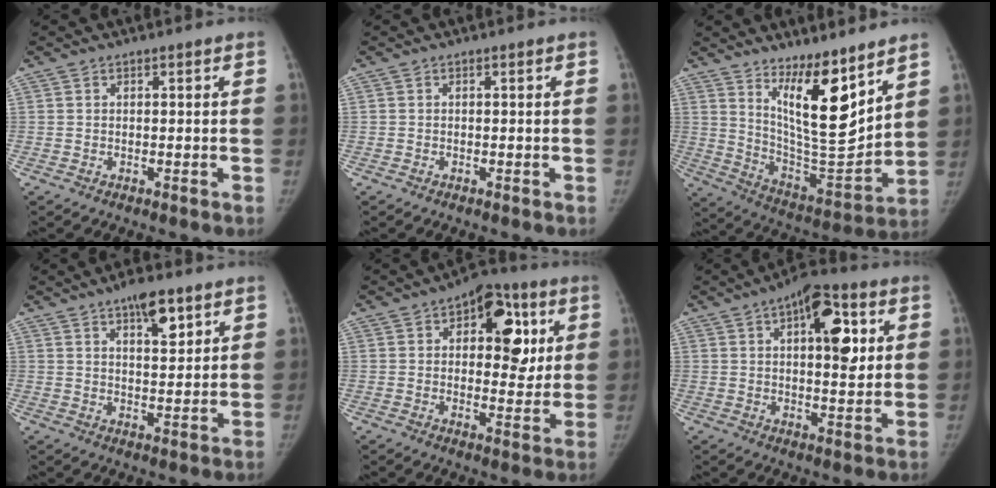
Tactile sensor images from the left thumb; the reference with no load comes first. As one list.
[{"total": 0.0}, {"total": 16.4, "force": [9.9, 4.6, 12.3], "torque": [-0.166, -0.087, 0.187]}, {"total": 7.6, "force": [4.5, 2.9, 5.5], "torque": [-0.065, -0.024, 0.067]}, {"total": 14.5, "force": [4.4, 8.3, 11.0], "torque": [-0.088, 0.001, 0.057]}, {"total": 13.1, "force": [4.1, 5.9, 10.9], "torque": [-0.120, -0.001, 0.054]}]